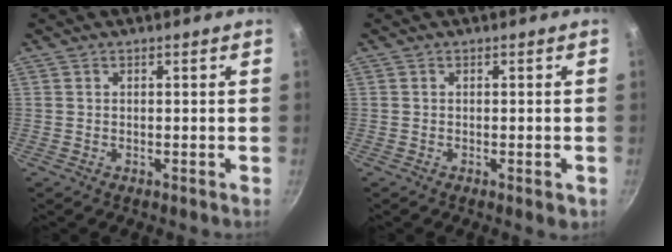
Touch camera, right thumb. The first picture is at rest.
{"total": 1.7, "force": [-0.6, 0.5, 1.5], "torque": [-0.025, -0.003, -0.009]}